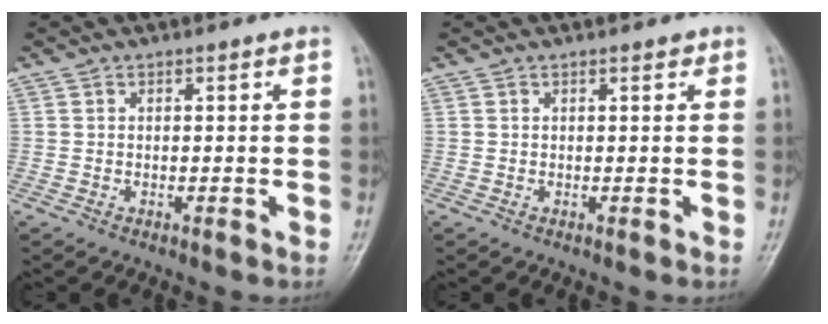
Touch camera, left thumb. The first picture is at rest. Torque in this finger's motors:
{"motor_torque": [0.35, 0.13, 0.12, -0.26, 0.02]}